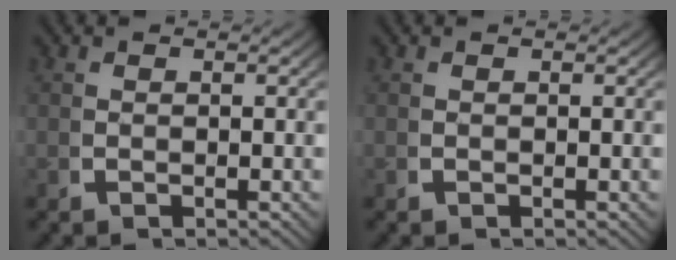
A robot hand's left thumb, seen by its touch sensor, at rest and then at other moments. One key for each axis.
{"total": 0.0}